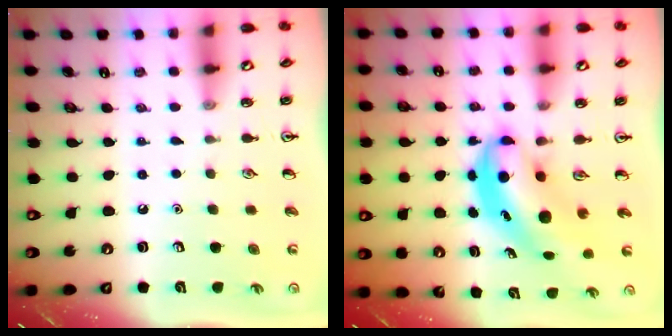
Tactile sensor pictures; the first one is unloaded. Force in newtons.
{"total": 6.7, "press": 6.5, "slide": 1.6}